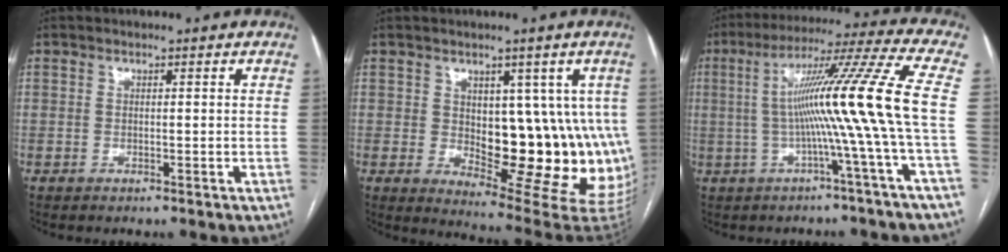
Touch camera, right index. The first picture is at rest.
{"total": 16.1, "force": [0.9, 7.7, 14.1], "torque": [-0.139, -0.002, 0.030]}
{"total": 15.1, "force": [-1.0, -3.1, 14.7], "torque": [-0.234, 0.017, -0.020]}